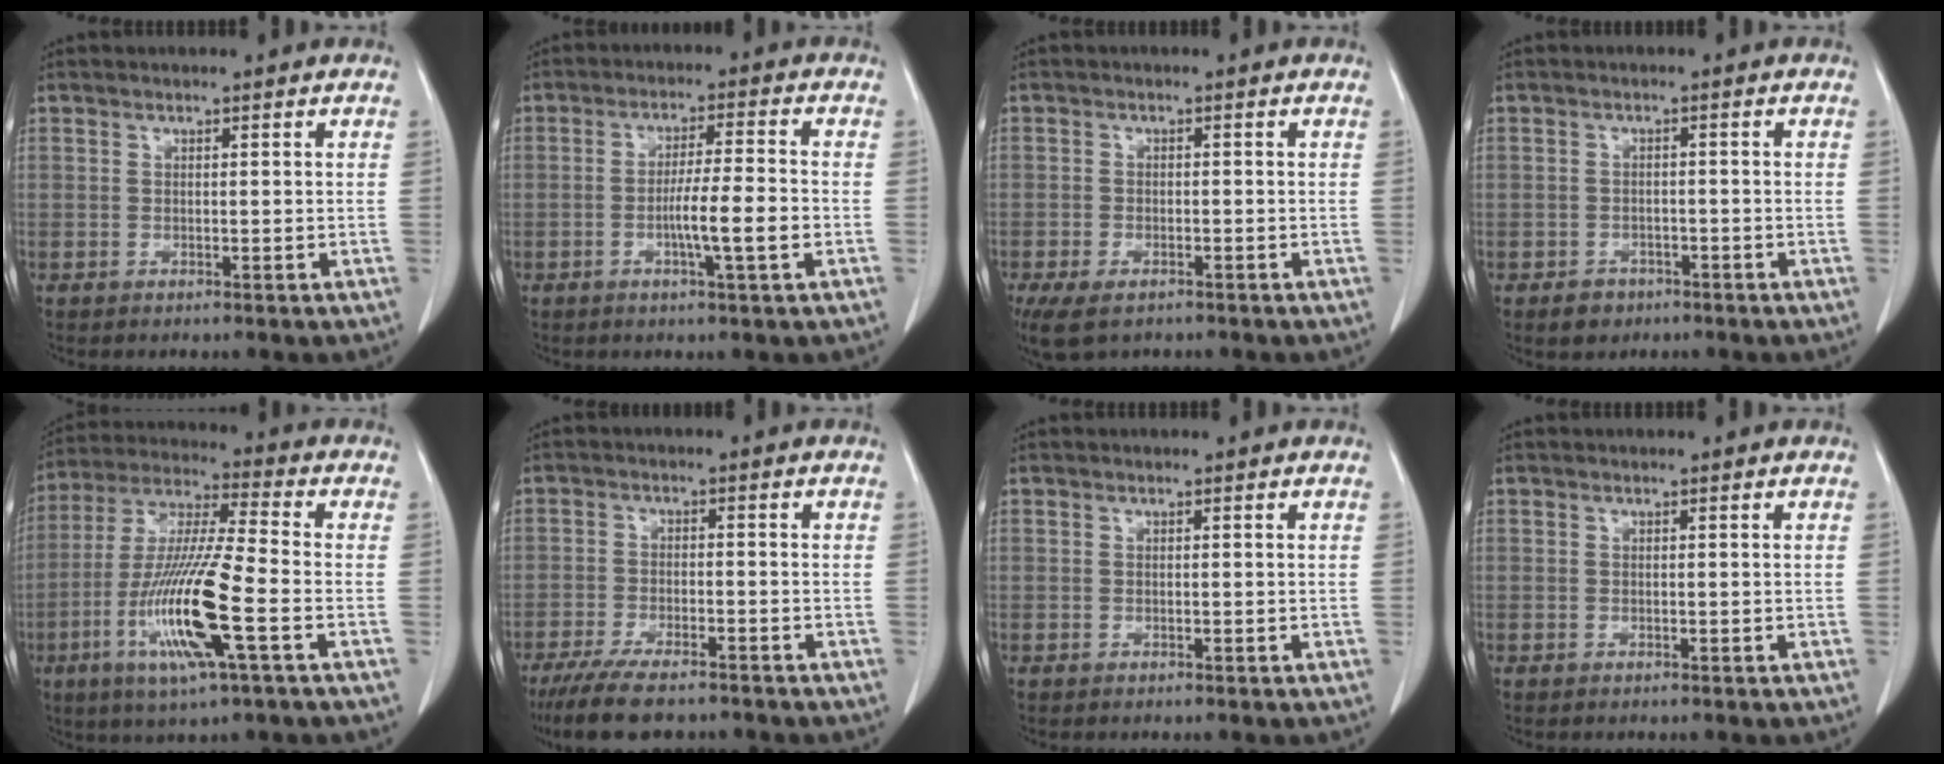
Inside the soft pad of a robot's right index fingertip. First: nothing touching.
{"total": 7.5, "force": [-2.0, 0.3, 7.2], "torque": [-0.122, 0.002, -0.035]}
{"total": 7.9, "force": [-5.0, 4.1, 4.5], "torque": [-0.091, -0.009, -0.079]}
{"total": 3.4, "force": [-2.1, 2.6, 0.9], "torque": [-0.014, 0.005, -0.024]}
{"total": 16.9, "force": [-5.4, 1.1, 16.0], "torque": [-0.329, -0.019, -0.101]}
{"total": 10.6, "force": [-8.3, 2.9, 5.9], "torque": [-0.101, -0.020, -0.134]}
{"total": 0.0}
{"total": 0.0}